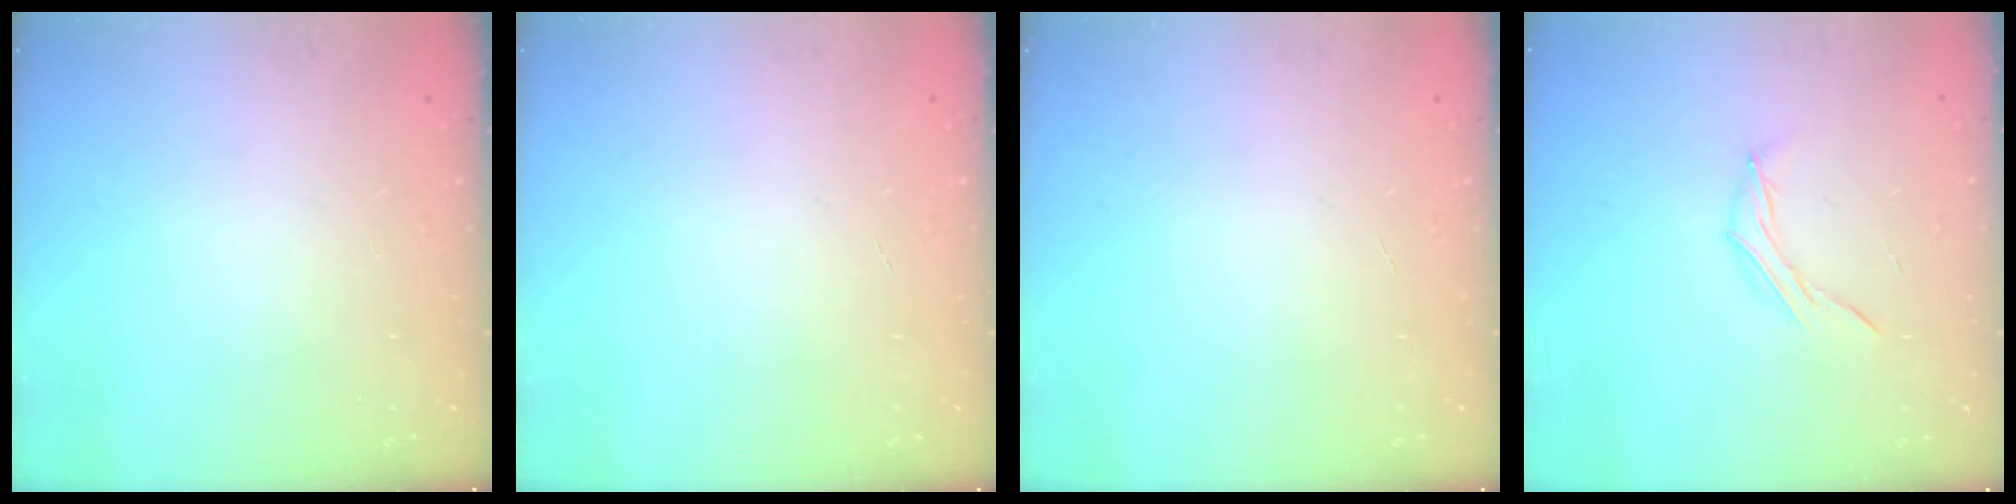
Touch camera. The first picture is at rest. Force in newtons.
{"total": 0.0}
{"total": 0.0}
{"total": 5.7, "press": 5.6, "slide": 1.2}